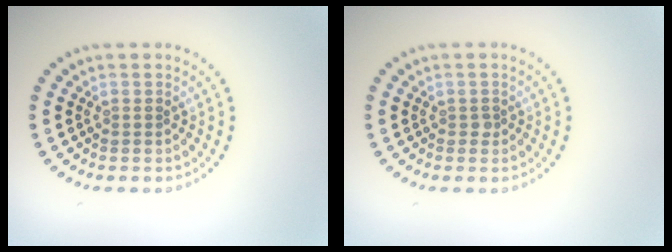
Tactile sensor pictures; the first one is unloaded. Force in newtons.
{"total": 0.6, "press": 0.4, "slide": 0.4}